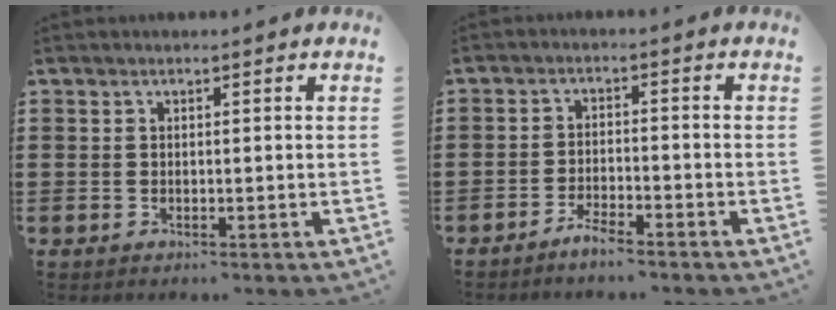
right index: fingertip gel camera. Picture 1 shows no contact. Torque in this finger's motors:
{"motor_torque": [0.00, 0.15, 0.05, -0.01]}